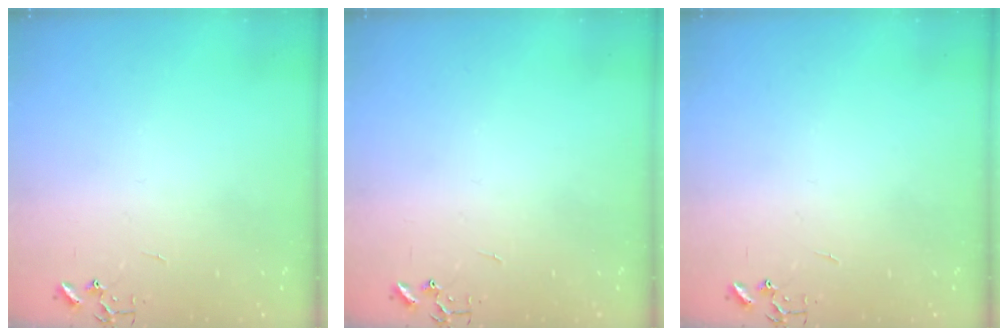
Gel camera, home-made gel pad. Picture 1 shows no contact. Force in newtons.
{"total": 0.0}
{"total": 0.0}